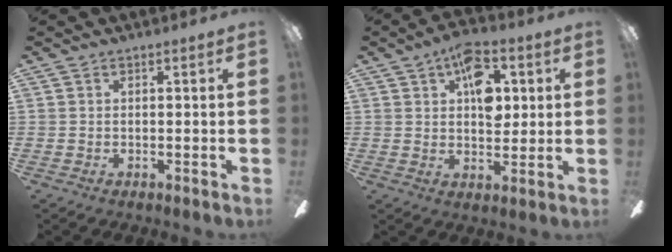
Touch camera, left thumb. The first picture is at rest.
{"total": 11.3, "force": [4.0, 6.5, 8.3], "torque": [-0.105, -0.005, 0.067]}